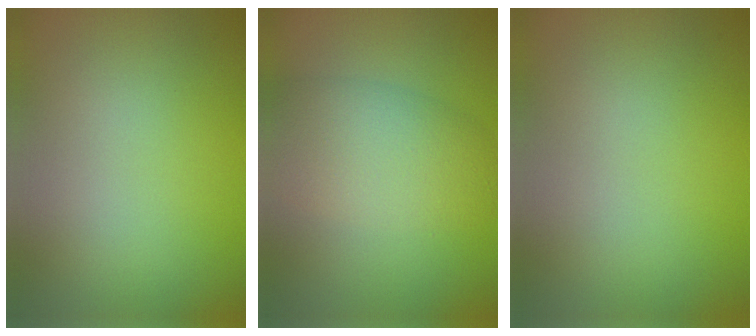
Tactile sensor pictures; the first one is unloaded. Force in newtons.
{"total": 6.3, "press": 6.3, "slide": 0.3}
{"total": 0.0}